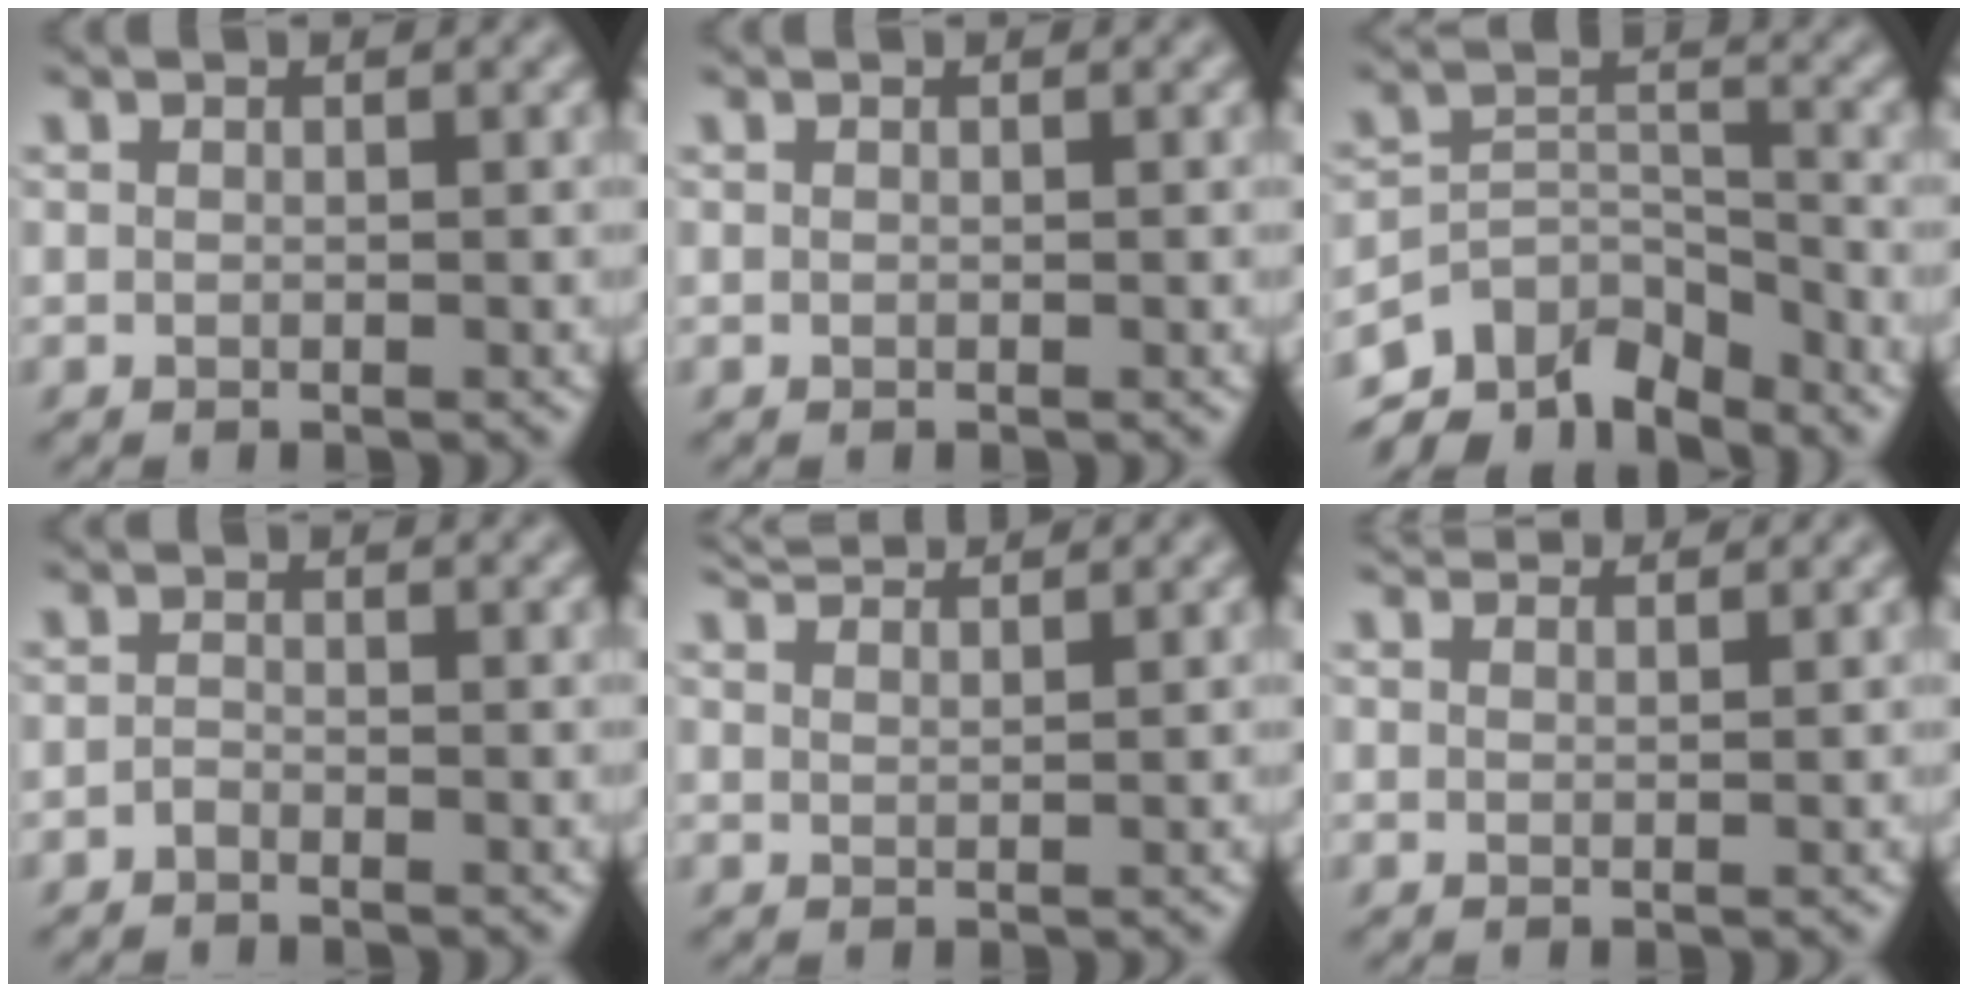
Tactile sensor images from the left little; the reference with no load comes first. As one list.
[{"total": 0.0}, {"total": 7.4, "force": [-6.4, 2.8, 2.5], "torque": [-0.038, -0.003, -0.115]}, {"total": 0.8, "force": [-0.8, 0.1, 0.2], "torque": [-0.006, 0.002, -0.017]}, {"total": 3.0, "force": [2.9, -0.1, 0.7], "torque": [-0.016, 0.012, 0.052]}, {"total": 2.9, "force": [2.7, 0.1, 0.8], "torque": [-0.021, 0.007, 0.042]}]